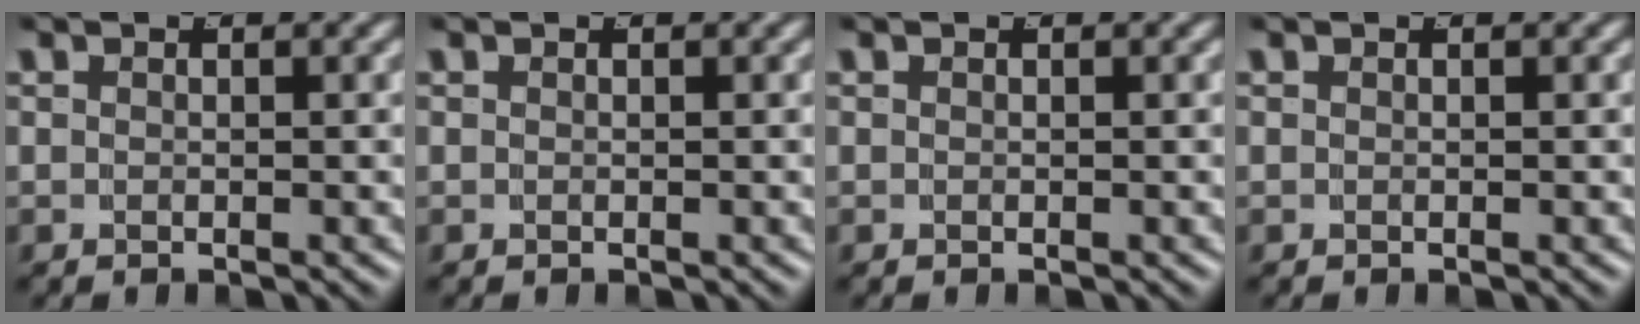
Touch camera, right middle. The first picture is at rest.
{"total": 0.0}
{"total": 0.0}
{"total": 0.0}